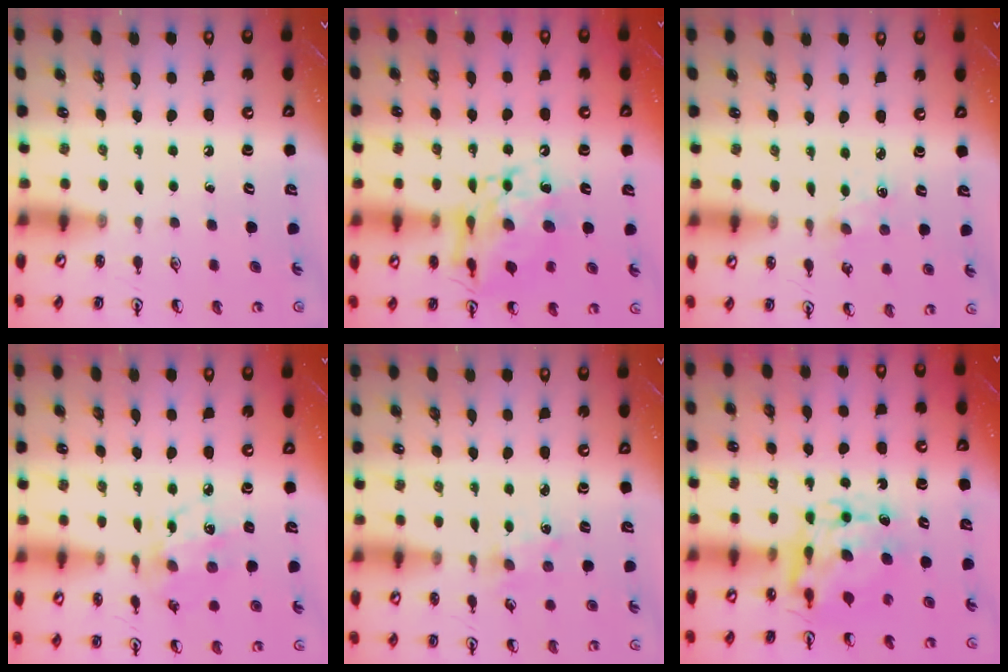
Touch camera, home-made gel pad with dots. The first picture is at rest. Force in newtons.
{"total": 12.7, "press": 12.7, "slide": 1.1}
{"total": 2.0, "press": 2.0, "slide": 0.3}
{"total": 8.8, "press": 8.8, "slide": 0.6}
{"total": 1.5, "press": 1.5, "slide": 0.3}
{"total": 9.1, "press": 9.0, "slide": 0.8}